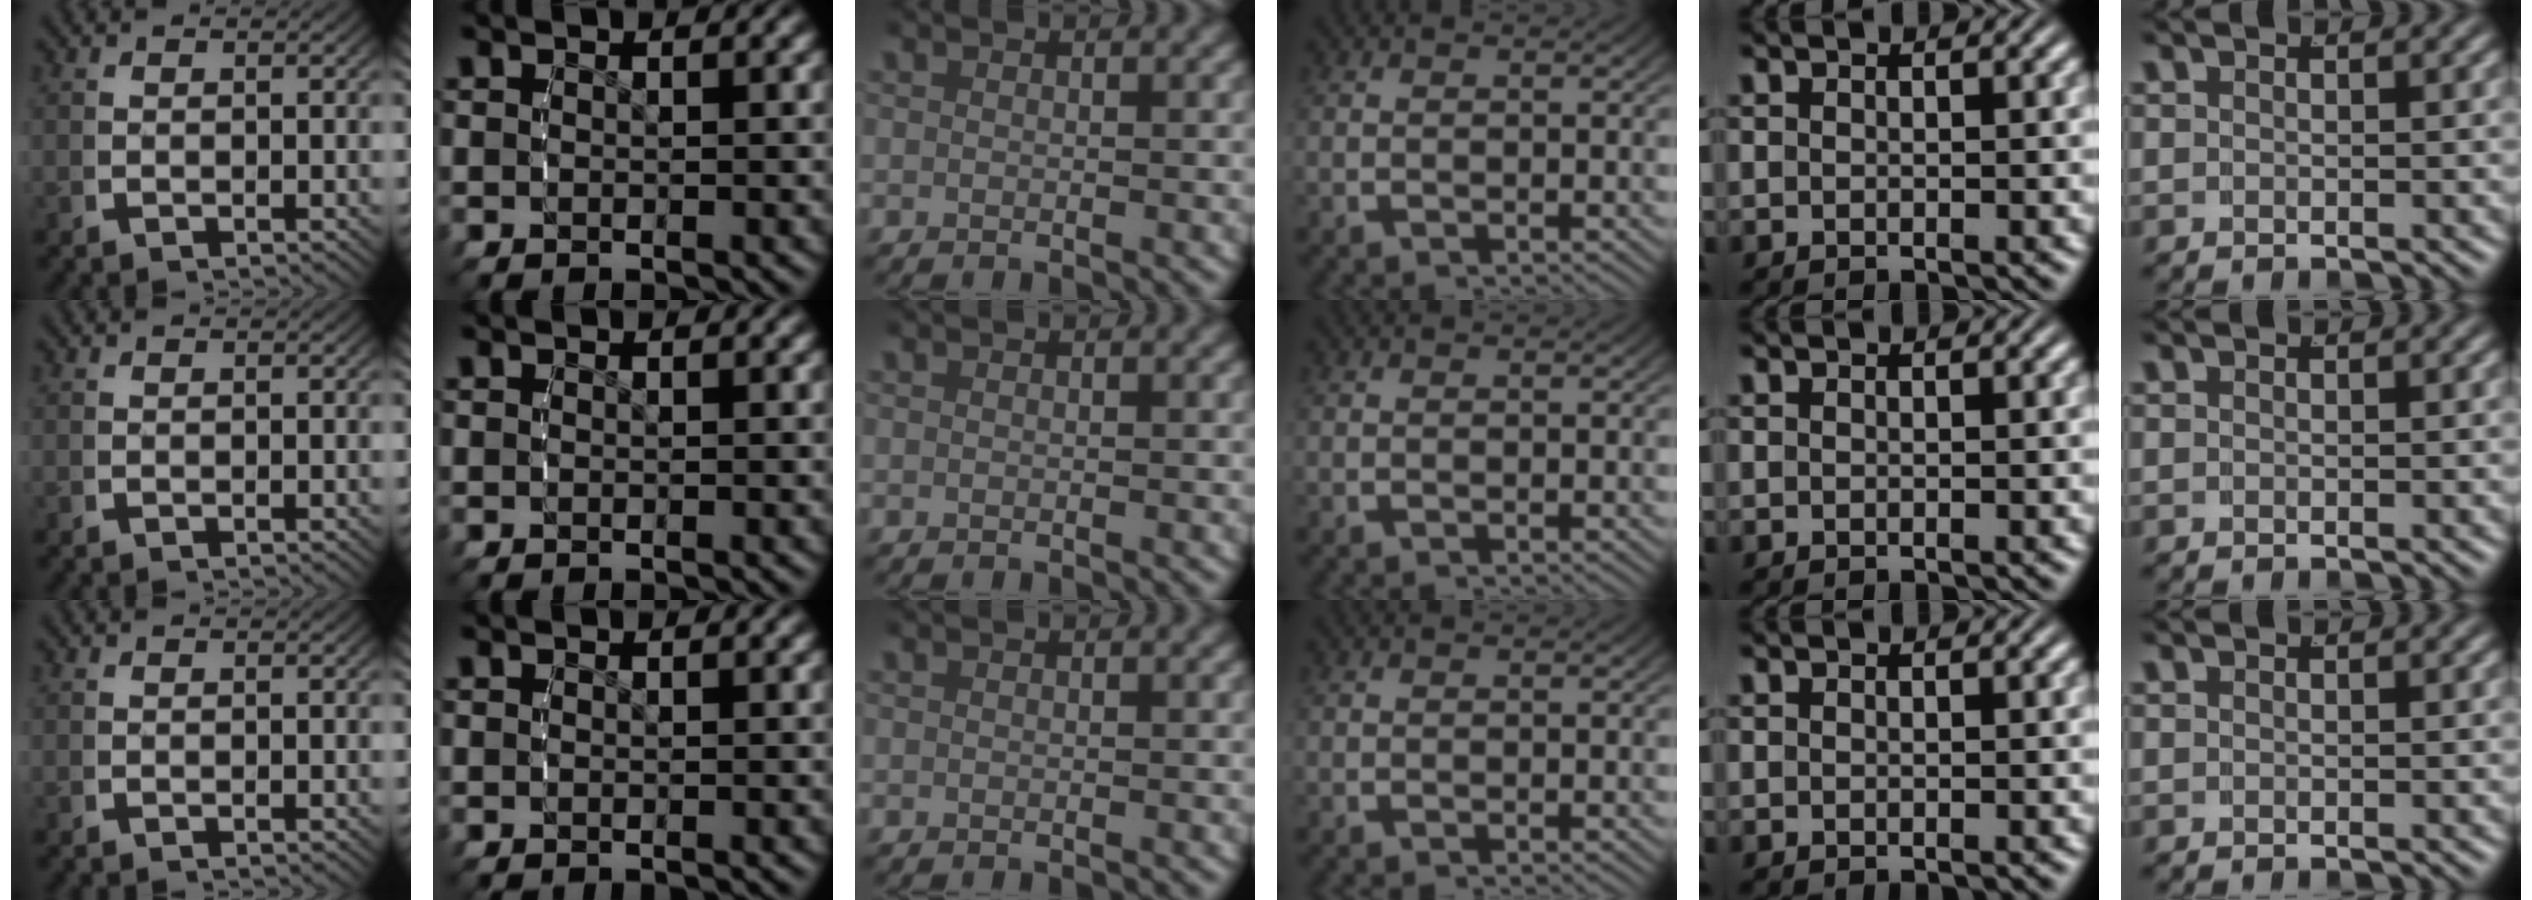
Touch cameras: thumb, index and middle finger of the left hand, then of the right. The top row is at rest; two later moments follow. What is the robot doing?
{"motion": "reach", "object": "sponge"}